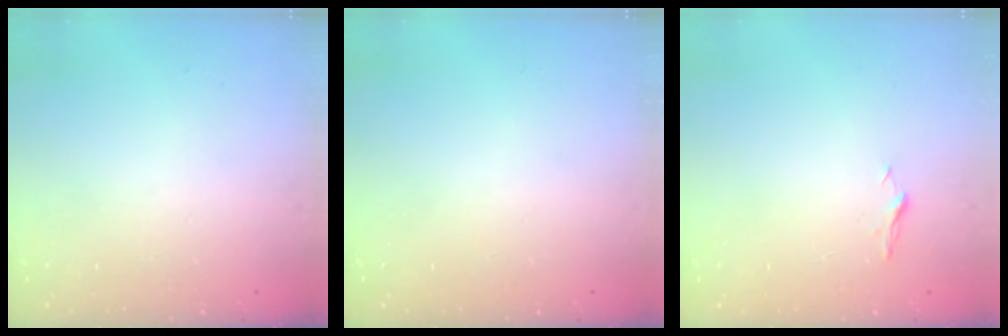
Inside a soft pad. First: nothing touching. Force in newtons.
{"total": 0.0}
{"total": 3.7, "press": 3.7, "slide": 0.5}